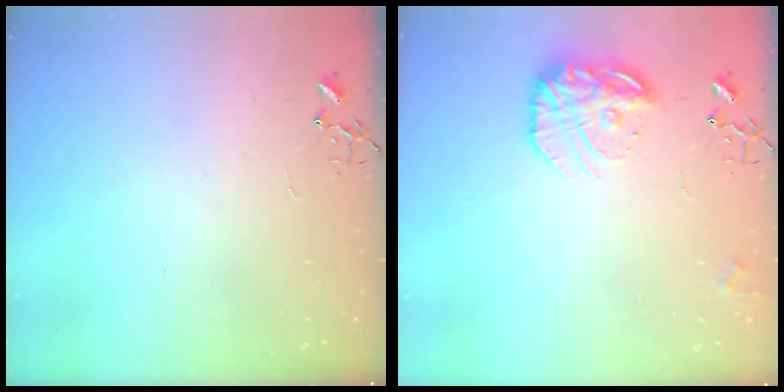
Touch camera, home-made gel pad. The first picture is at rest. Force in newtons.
{"total": 16.4, "press": 16.3, "slide": 1.3}